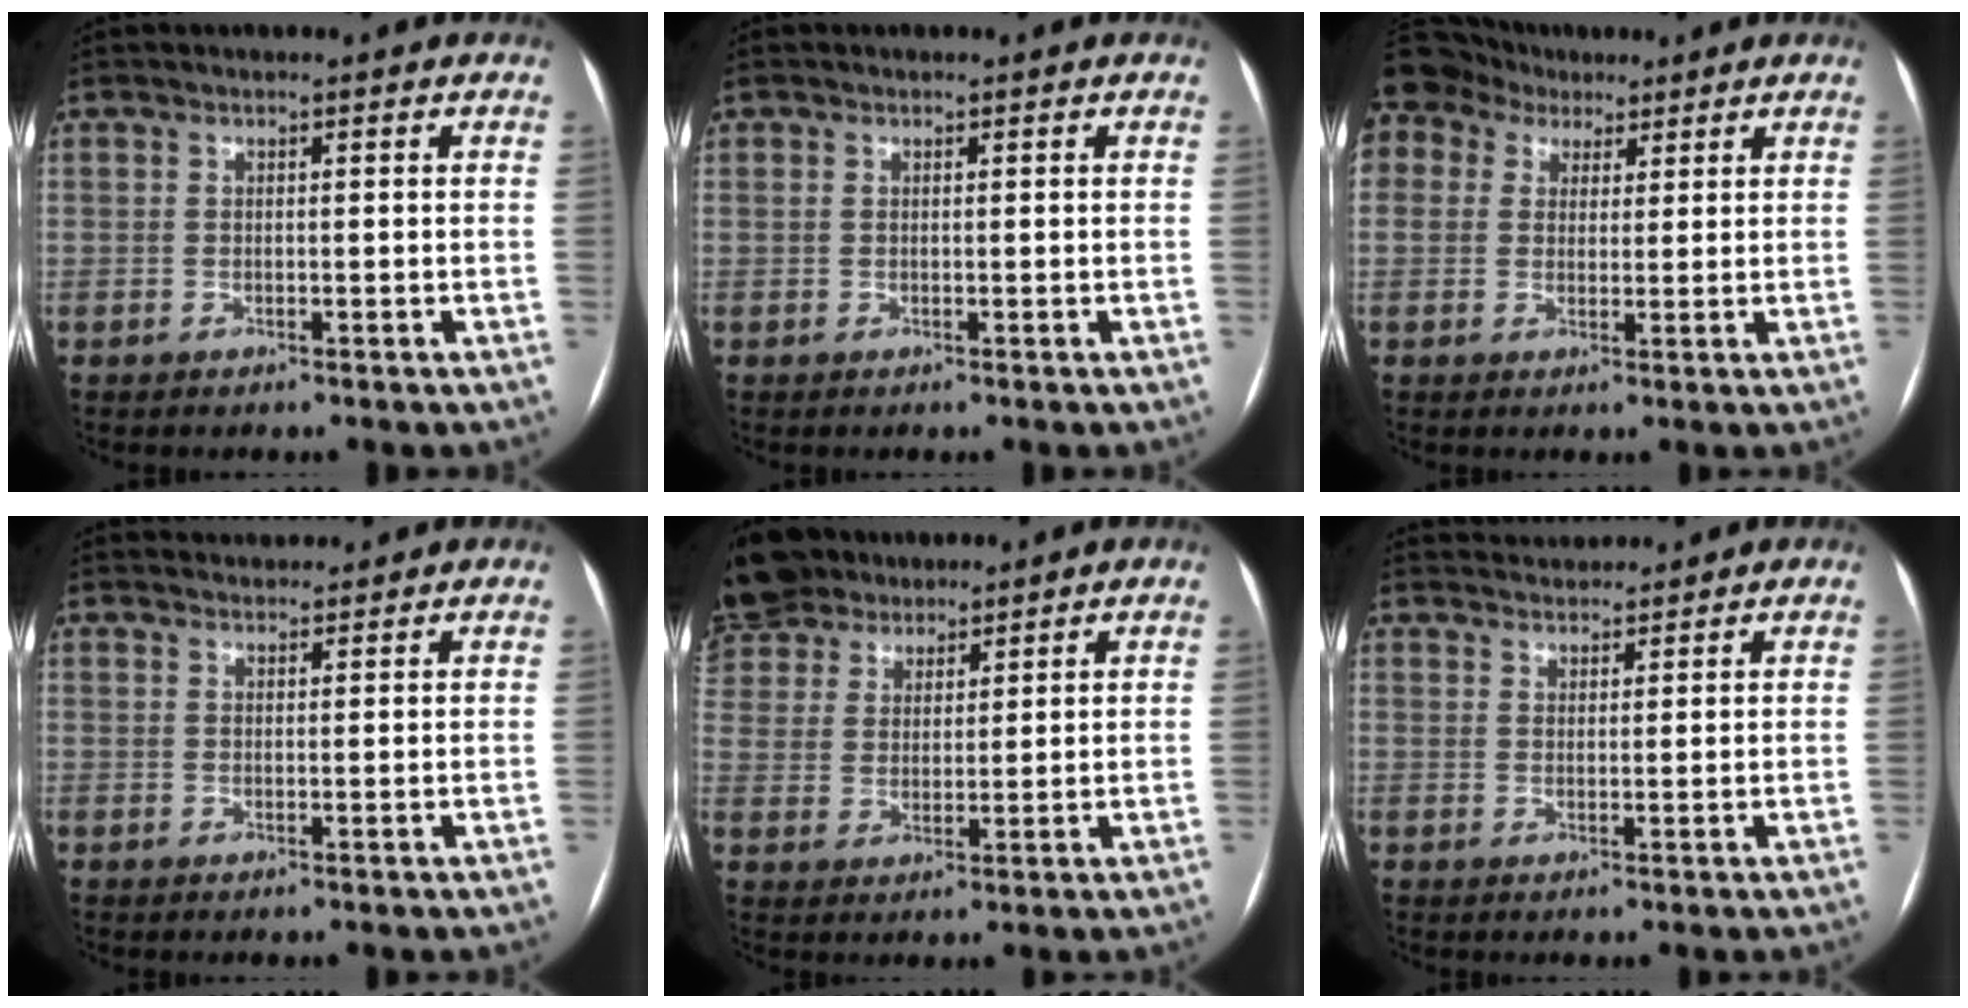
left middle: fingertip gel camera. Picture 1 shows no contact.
{"total": 0.6, "force": [0.3, 0.4, 0.3], "torque": [-0.011, 0.010, 0.007]}
{"total": 12.8, "force": [7.8, 9.4, 3.9], "torque": [-0.115, 0.064, 0.149]}
{"total": 4.0, "force": [4.0, 0.7, 0.3], "torque": [-0.008, 0.025, 0.059]}
{"total": 14.8, "force": [11.6, 7.9, 4.7], "torque": [-0.127, 0.052, 0.219]}
{"total": 4.5, "force": [4.5, 0.8, 0.2], "torque": [-0.007, 0.025, 0.071]}